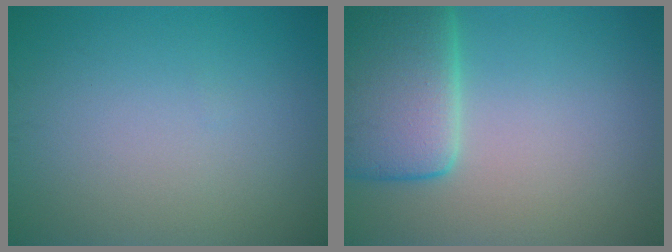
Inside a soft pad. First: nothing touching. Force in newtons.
{"total": 7.4, "press": 7.4, "slide": 0.5}